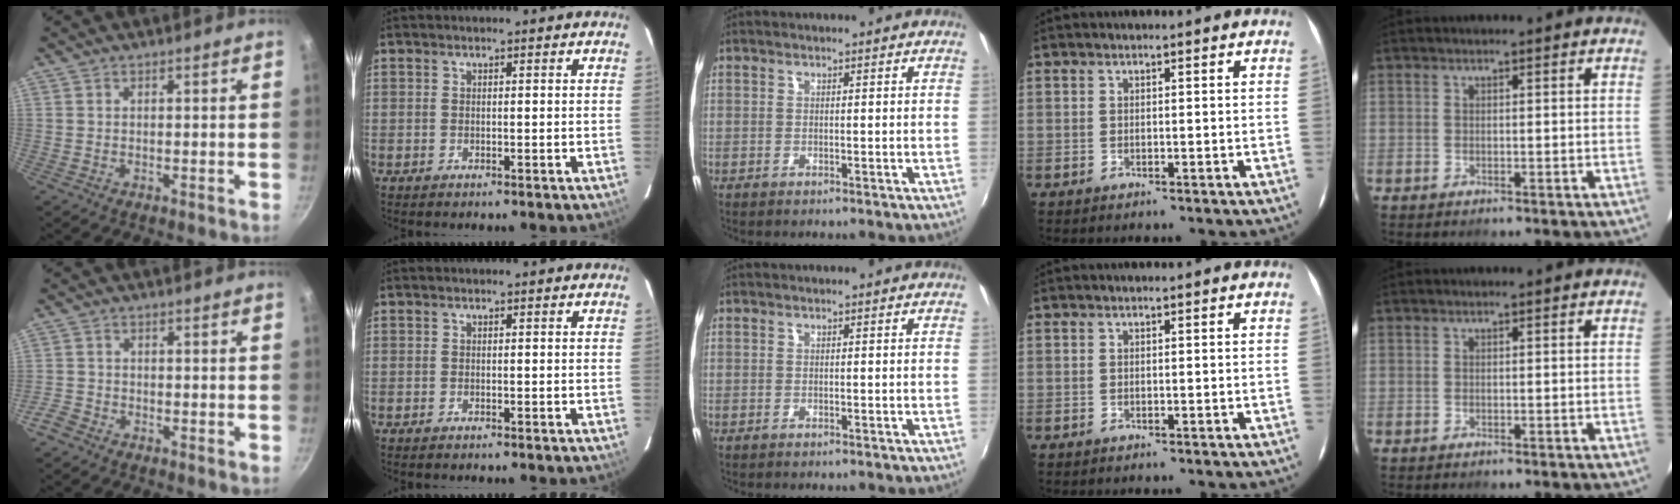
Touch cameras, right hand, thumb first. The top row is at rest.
{"thumb": {"total": 2.7, "force": [-2.0, 1.6, 0.8], "torque": [-0.022, 0.013, -0.044]}}